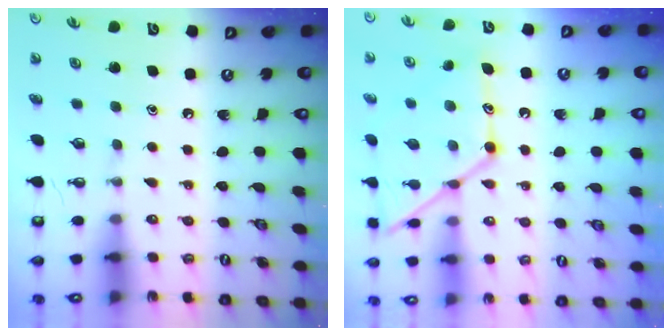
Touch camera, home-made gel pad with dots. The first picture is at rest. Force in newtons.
{"total": 17.3, "press": 17.2, "slide": 1.2}